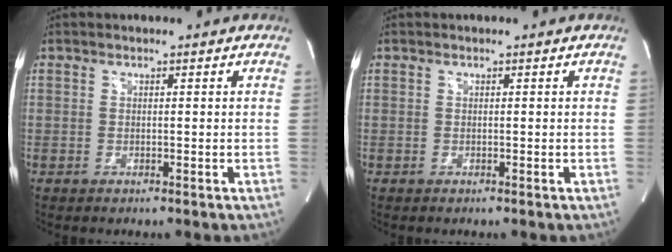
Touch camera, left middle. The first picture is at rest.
{"total": 0.0}